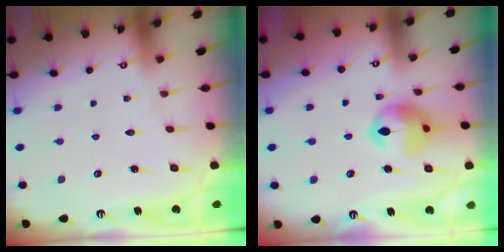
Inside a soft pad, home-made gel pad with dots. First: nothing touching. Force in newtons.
{"total": 13.3, "press": 13.2, "slide": 1.4}